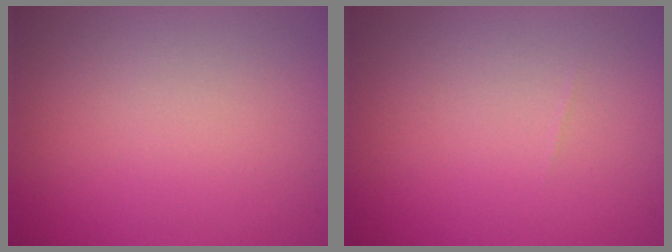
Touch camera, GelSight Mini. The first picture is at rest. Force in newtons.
{"total": 0.0}